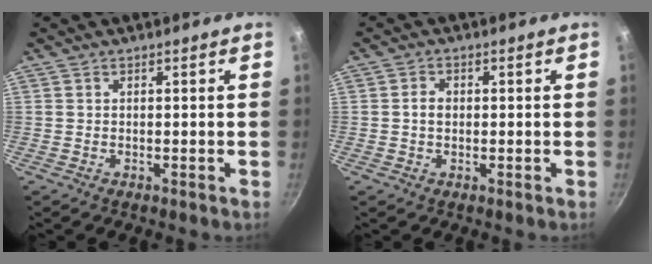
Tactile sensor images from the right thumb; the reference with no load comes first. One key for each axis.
{"total": 2.5, "fx": 0.1, "fy": 1.9, "fz": 1.6, "tx": -0.021, "ty": 0.006, "tz": 0.000}